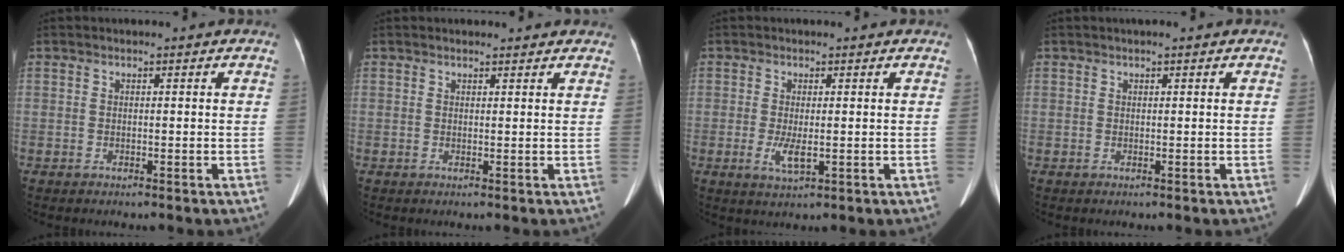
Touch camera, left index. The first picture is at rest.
{"total": 3.7, "force": [3.5, 0.9, 1.0], "torque": [-0.012, 0.013, 0.036]}
{"total": 3.3, "force": [-0.1, 0.9, 3.1], "torque": [-0.059, -0.006, 0.002]}
{"total": 1.1, "force": [0.8, 0.0, 0.7], "torque": [-0.011, 0.011, 0.015]}